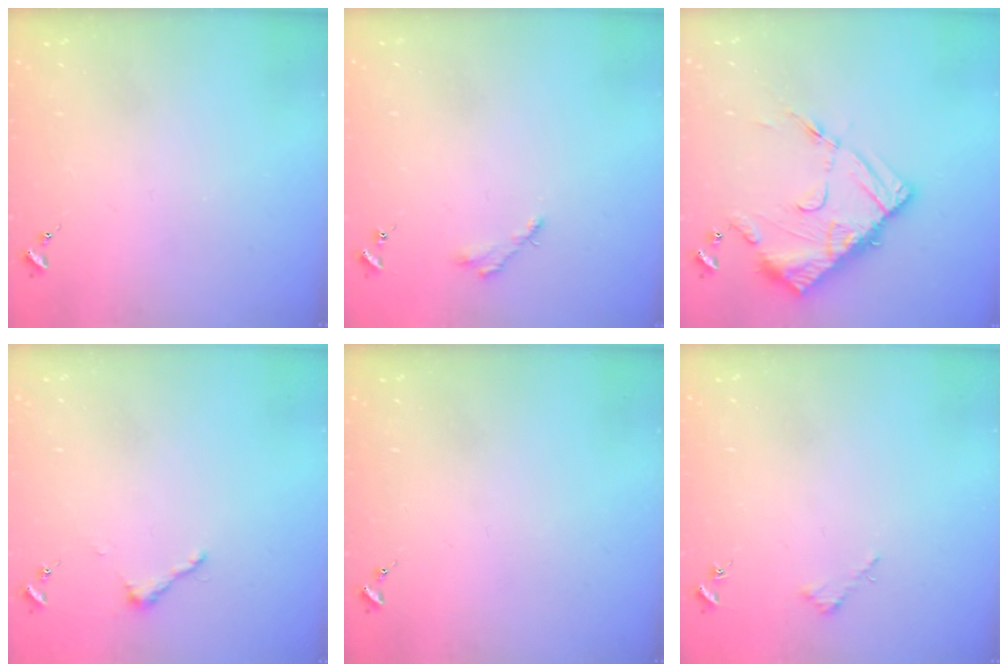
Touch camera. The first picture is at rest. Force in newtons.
{"total": 2.8, "press": 2.8, "slide": 0.3}
{"total": 16.0, "press": 15.9, "slide": 1.5}
{"total": 3.4, "press": 3.4, "slide": 0.3}
{"total": 0.0}
{"total": 1.9, "press": 1.9, "slide": 0.2}